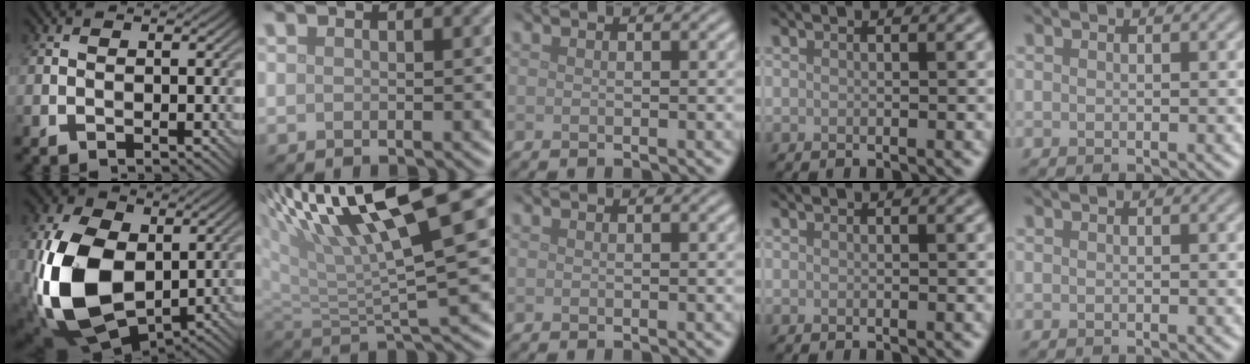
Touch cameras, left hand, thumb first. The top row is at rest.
{"thumb": {"total": 15.9, "force": [-0.6, 10.8, 11.7], "torque": [-0.293, -0.023, -0.008]}, "index": {"total": 12.5, "force": [6.4, 2.3, 10.4], "torque": [-0.173, 0.012, 0.108]}}